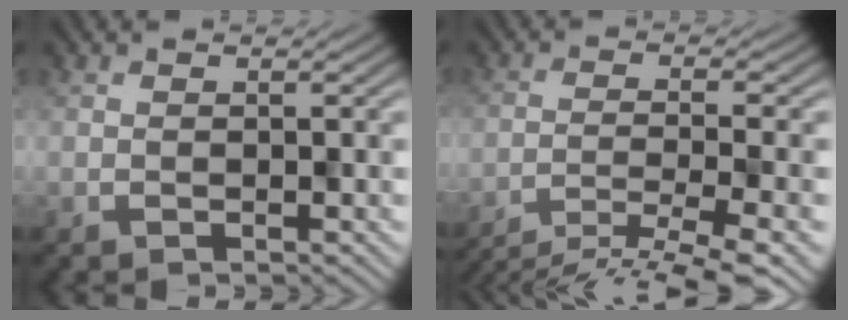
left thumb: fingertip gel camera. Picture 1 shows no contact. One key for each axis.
{"total": 10.6, "fx": -8.9, "fy": 1.1, "fz": 5.7, "tx": -0.093, "ty": -0.001, "tz": -0.135}